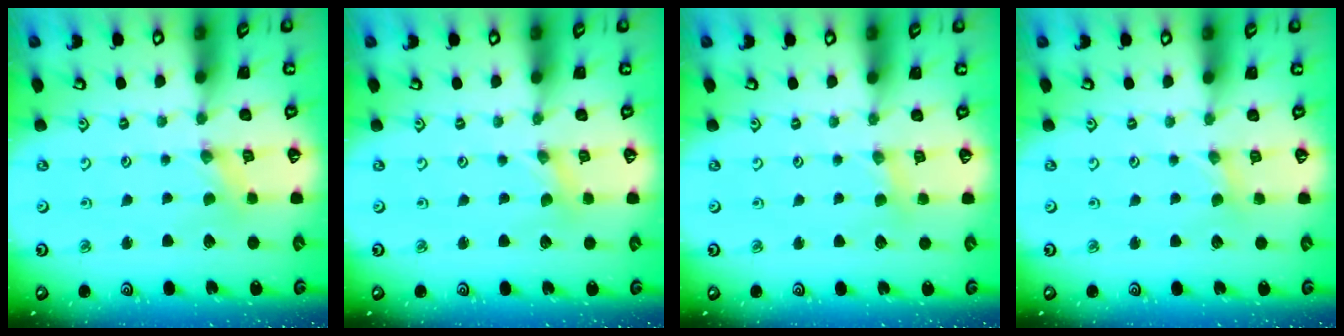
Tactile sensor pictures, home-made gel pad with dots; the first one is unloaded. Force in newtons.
{"total": 0.0}
{"total": 2.6, "press": 2.6, "slide": 0.4}
{"total": 0.6, "press": 0.6, "slide": 0.2}